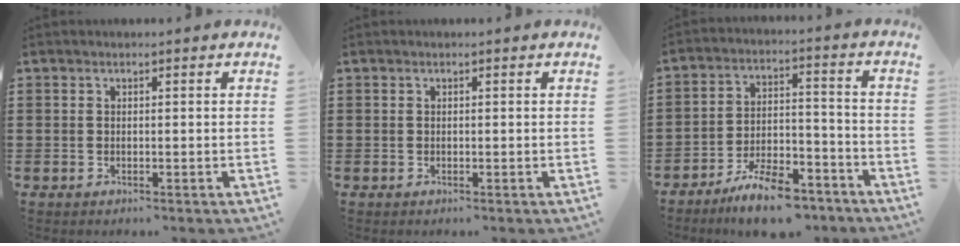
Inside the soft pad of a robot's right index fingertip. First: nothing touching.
{"total": 0.0}
{"total": 9.6, "force": [-7.9, 2.2, 5.0], "torque": [-0.086, 0.026, -0.146]}